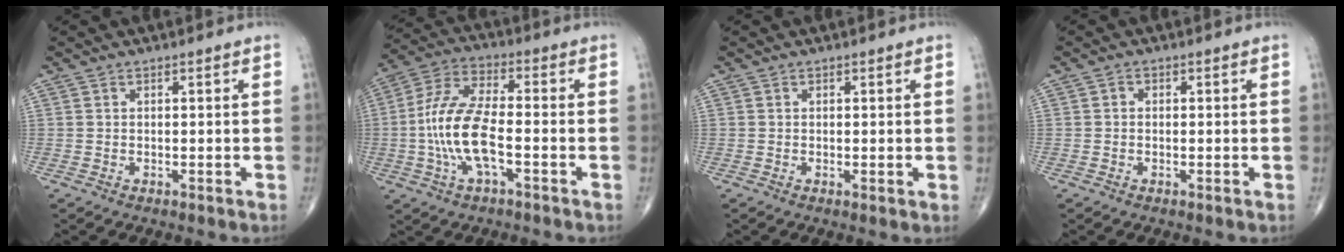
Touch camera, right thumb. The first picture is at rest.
{"total": 13.0, "force": [-2.7, 5.0, 11.6], "torque": [-0.250, 0.030, -0.055]}
{"total": 0.8, "force": [0.1, 0.2, 0.7], "torque": [-0.015, -0.005, -0.001]}
{"total": 0.8, "force": [0.0, 0.7, 0.4], "torque": [0.003, 0.003, -0.006]}